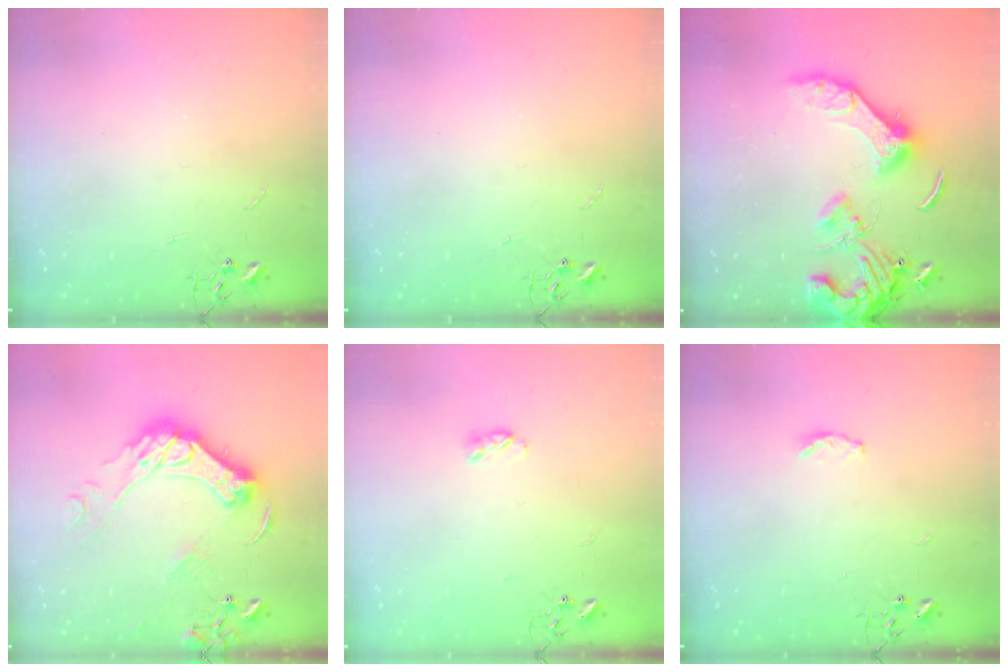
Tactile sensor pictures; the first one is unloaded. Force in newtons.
{"total": 0.0}
{"total": 17.1, "press": 17.0, "slide": 2.2}
{"total": 17.8, "press": 17.8, "slide": 1.3}
{"total": 3.6, "press": 3.5, "slide": 0.5}
{"total": 3.5, "press": 3.4, "slide": 0.5}